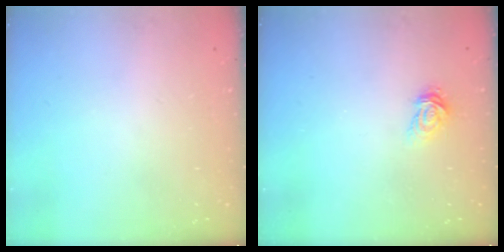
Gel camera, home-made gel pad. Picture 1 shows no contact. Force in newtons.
{"total": 3.2, "press": 3.2, "slide": 0.3}